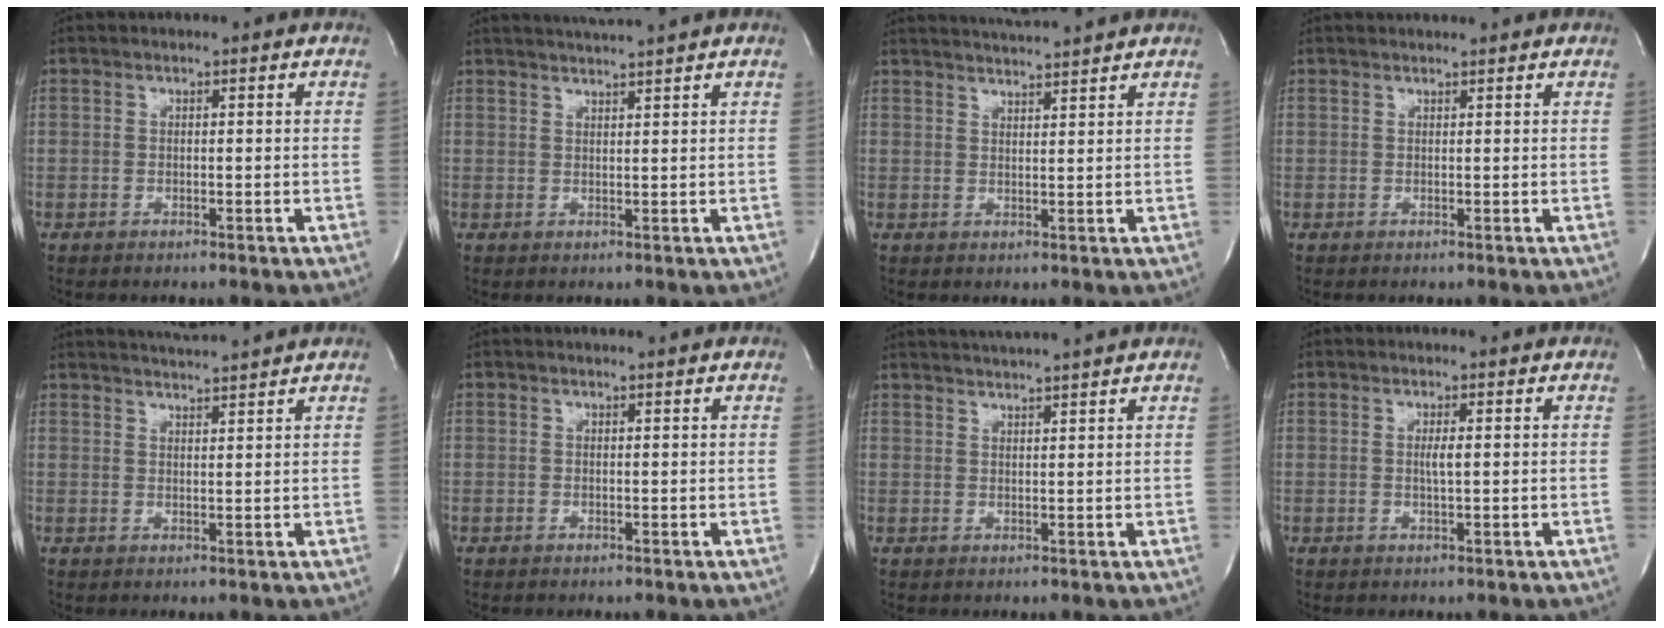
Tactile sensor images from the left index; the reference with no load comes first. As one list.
[{"total": 3.8, "force": [3.4, -1.3, 1.0], "torque": [-0.014, 0.003, 0.057]}, {"total": 6.6, "force": [6.3, -1.0, 1.9], "torque": [-0.038, 0.010, 0.096]}, {"total": 2.6, "force": [2.5, 0.1, 0.5], "torque": [-0.007, 0.019, 0.034]}, {"total": 5.7, "force": [5.4, -1.0, 1.5], "torque": [-0.029, 0.008, 0.082]}, {"total": 0.0}, {"total": 7.1, "force": [6.6, -1.2, 2.4], "torque": [-0.041, 0.016, 0.094]}, {"total": 1.5, "force": [0.0, 0.0, 1.5], "torque": [-0.032, -0.003, 0.001]}]